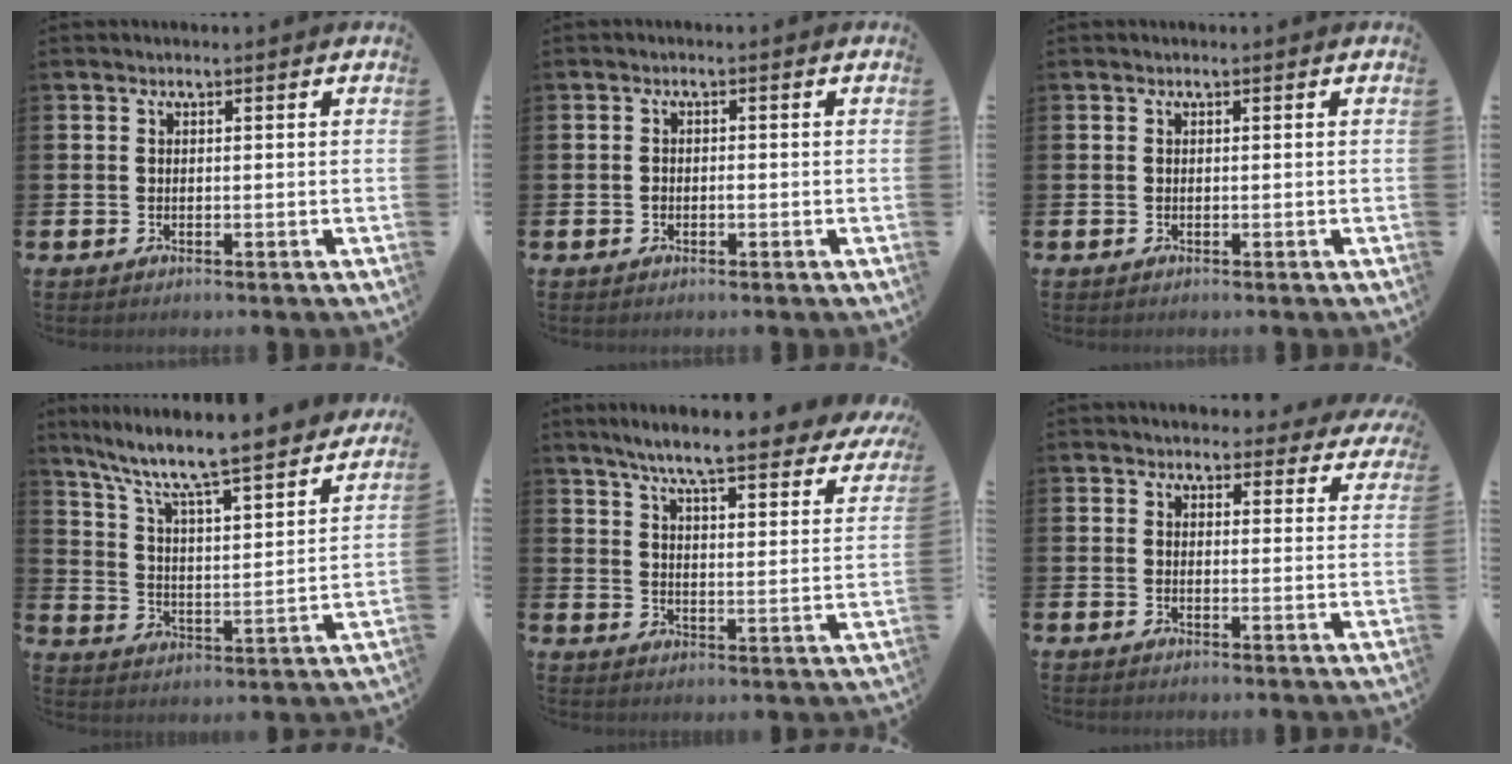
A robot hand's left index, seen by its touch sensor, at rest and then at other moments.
{"total": 0.8, "force": [-0.4, 0.5, 0.4], "torque": [-0.007, 0.001, -0.008]}
{"total": 0.0}
{"total": 9.1, "force": [8.2, 0.7, 3.8], "torque": [-0.104, -0.064, 0.132]}
{"total": 7.3, "force": [6.5, 0.4, 3.4], "torque": [-0.086, -0.048, 0.106]}
{"total": 3.7, "force": [3.4, 1.3, 0.1], "torque": [0.006, -0.020, 0.058]}